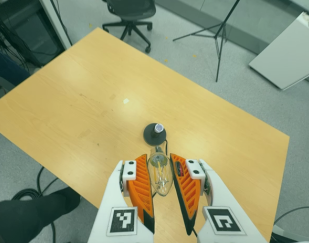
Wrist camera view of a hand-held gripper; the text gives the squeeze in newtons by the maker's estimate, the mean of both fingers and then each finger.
{"total": 11.1, "left": 10.6, "right": 11.6}